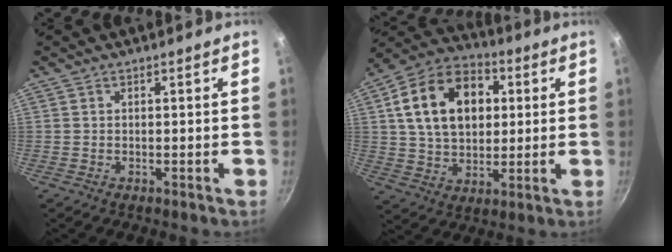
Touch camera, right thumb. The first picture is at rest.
{"total": 18.9, "force": [4.1, 13.2, 12.9], "torque": [-0.193, 0.014, 0.060]}